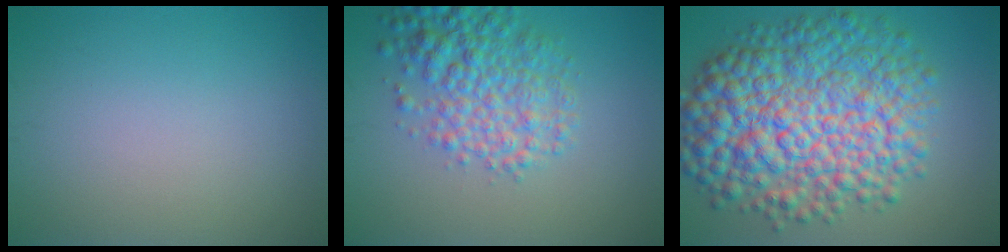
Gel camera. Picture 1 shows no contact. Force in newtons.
{"total": 5.5, "press": 5.5, "slide": 0.2}
{"total": 12.5, "press": 12.5, "slide": 0.1}